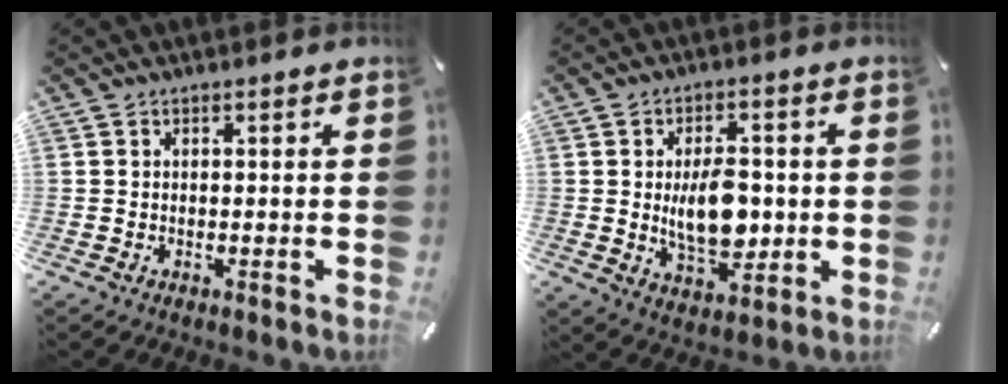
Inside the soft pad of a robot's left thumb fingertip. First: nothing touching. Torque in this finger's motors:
{"motor_torque": [0.84, 0.87, 1.08, 0.13, 0.17]}